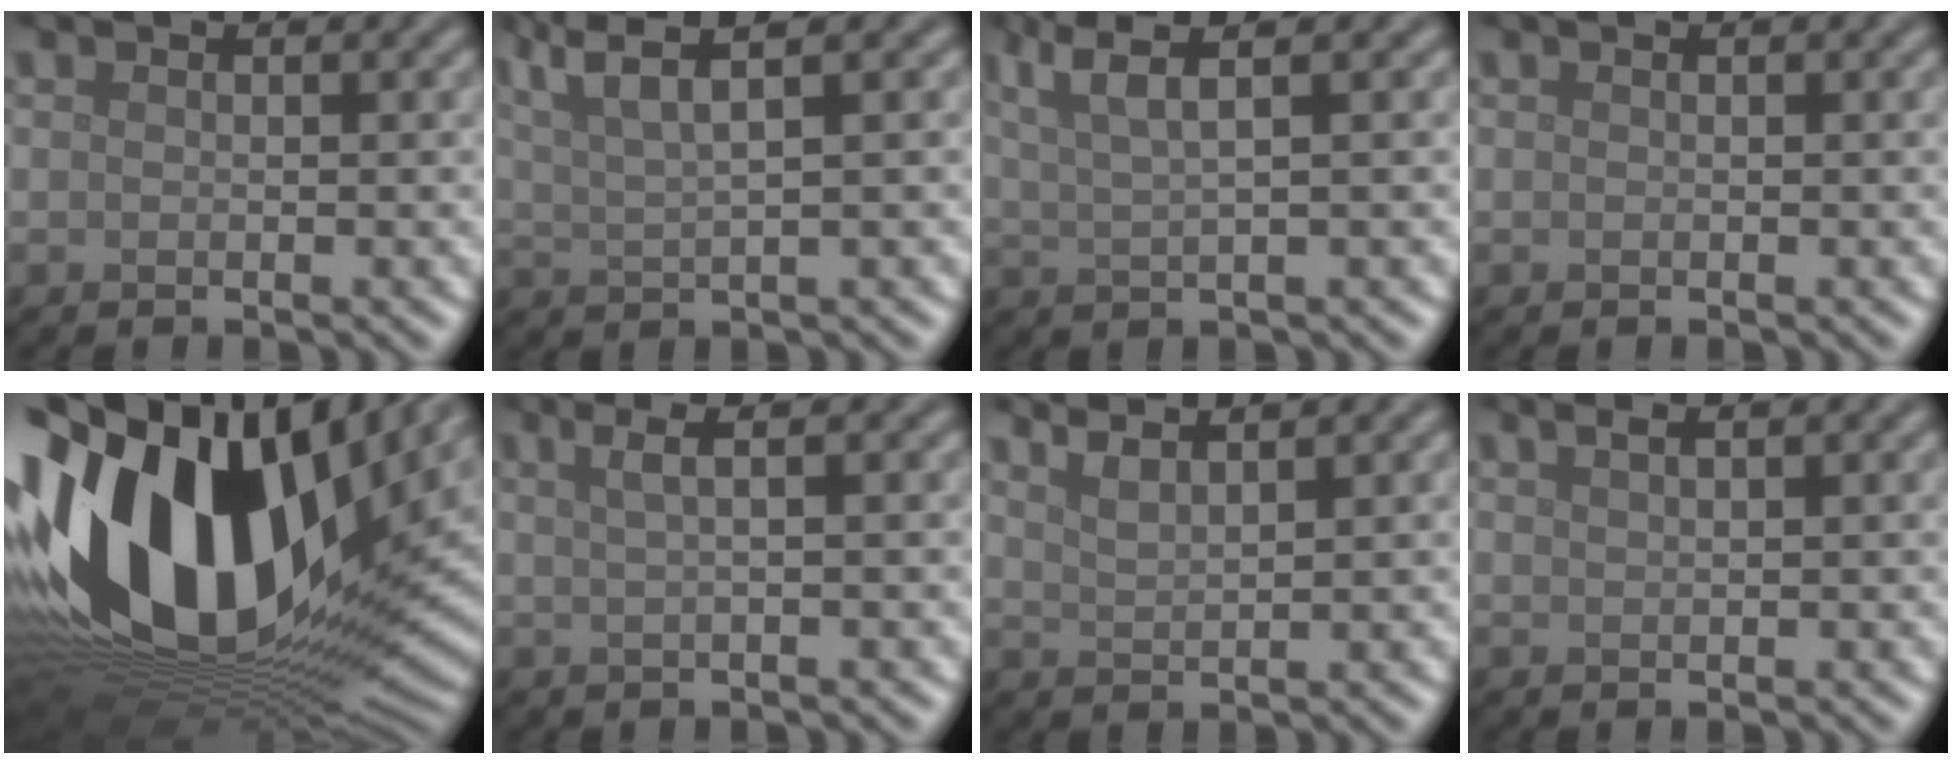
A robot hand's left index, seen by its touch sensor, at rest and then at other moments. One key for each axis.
{"total": 5.4, "fx": 3.3, "fy": 1.1, "fz": 4.2, "tx": -0.075, "ty": 0.016, "tz": 0.059}
{"total": 4.5, "fx": 2.6, "fy": 0.9, "fz": 3.6, "tx": -0.065, "ty": 0.014, "tz": 0.049}
{"total": 0.0}
{"total": 19.1, "fx": 3.8, "fy": 11.1, "fz": 15.1, "tx": -0.303, "ty": 0.017, "tz": 0.056}
{"total": 2.7, "fx": 1.2, "fy": 0.9, "fz": 2.3, "tx": -0.025, "ty": 0.006, "tz": 0.001}
{"total": 3.0, "fx": 2.4, "fy": 0.7, "fz": 1.5, "tx": -0.011, "ty": 0.011, "tz": 0.027}
{"total": 1.6, "fx": 1.1, "fy": 0.6, "fz": 1.0, "tx": -0.006, "ty": -0.001, "tz": 0.007}